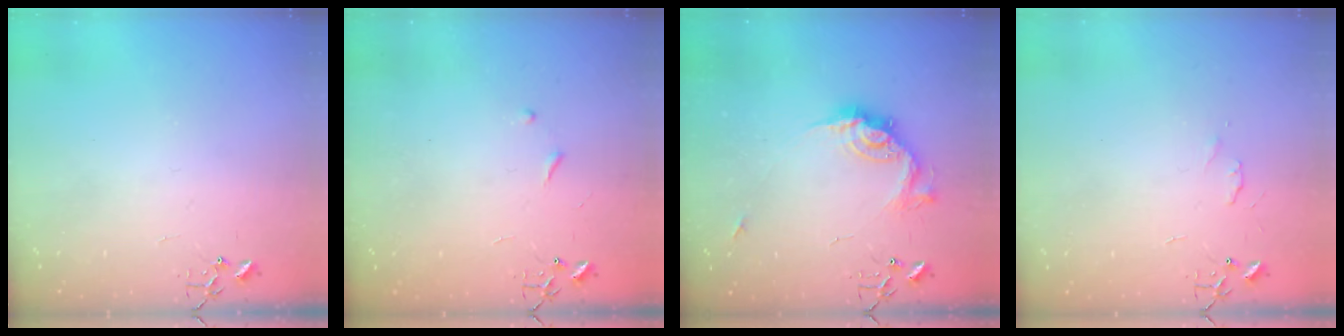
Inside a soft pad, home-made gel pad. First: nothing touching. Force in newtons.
{"total": 4.0, "press": 3.9, "slide": 0.6}
{"total": 14.2, "press": 14.2, "slide": 1.3}
{"total": 4.1, "press": 4.1, "slide": 0.7}